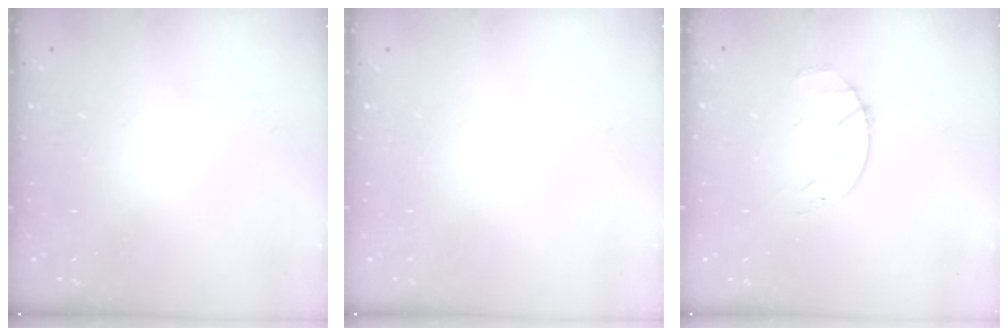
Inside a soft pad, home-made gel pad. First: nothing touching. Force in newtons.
{"total": 0.0}
{"total": 2.5, "press": 2.5, "slide": 0.4}